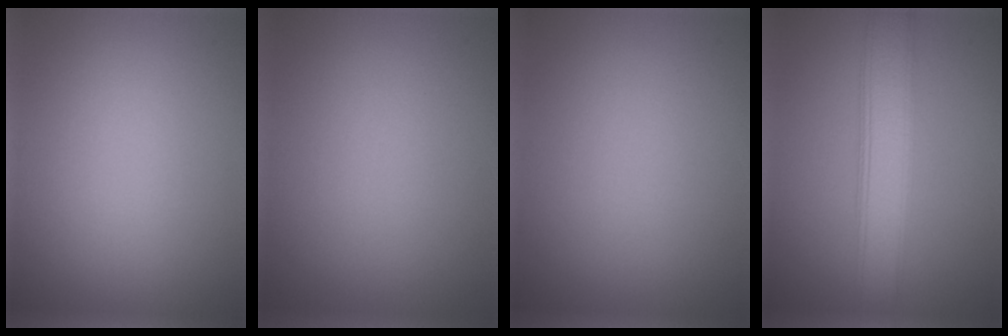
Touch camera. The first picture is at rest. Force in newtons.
{"total": 0.0}
{"total": 0.0}
{"total": 5.6, "press": 5.6, "slide": 0.1}